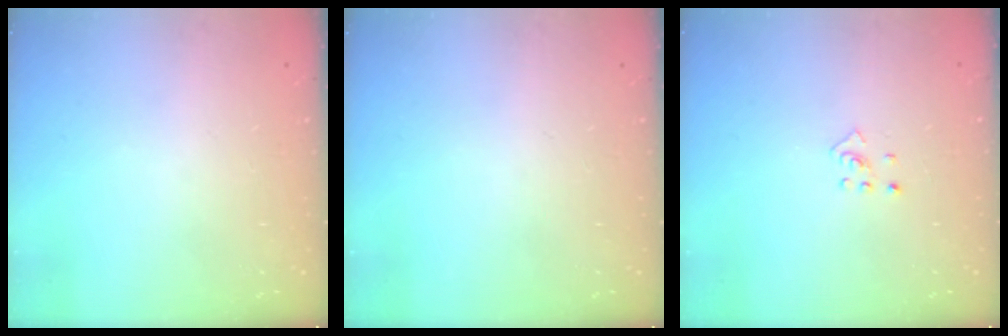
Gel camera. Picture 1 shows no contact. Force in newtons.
{"total": 0.0}
{"total": 2.5, "press": 2.4, "slide": 0.8}